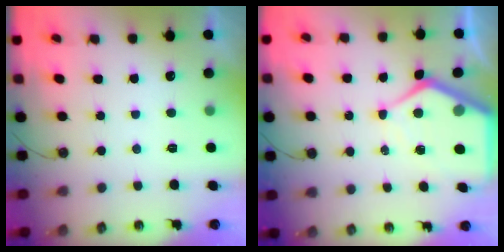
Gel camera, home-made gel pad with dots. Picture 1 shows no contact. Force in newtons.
{"total": 11.1, "press": 11.1, "slide": 1.2}